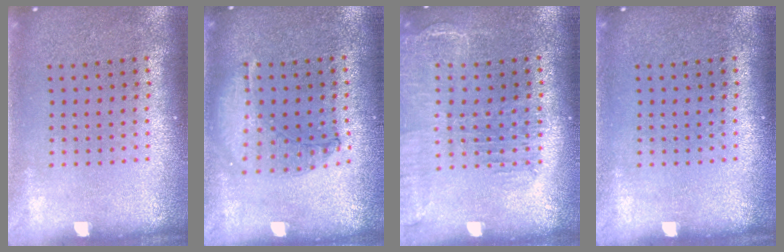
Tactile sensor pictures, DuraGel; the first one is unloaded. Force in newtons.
{"total": 1.0, "press": 1.0, "slide": 0.3}
{"total": 1.6, "press": 1.5, "slide": 0.5}
{"total": 0.0}